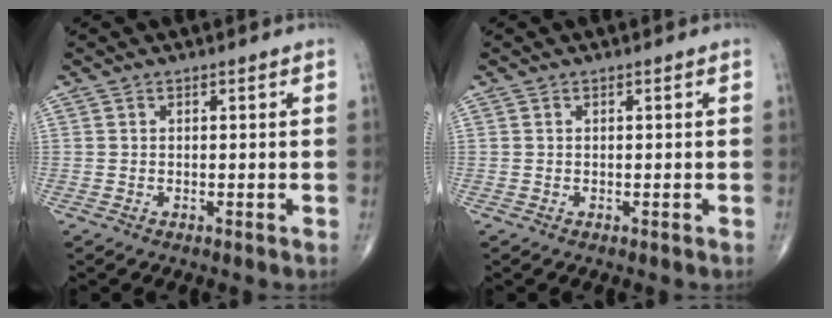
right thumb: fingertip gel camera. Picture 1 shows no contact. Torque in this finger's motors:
{"motor_torque": [0.08, 0.11, -0.12, -0.04, 0.03]}